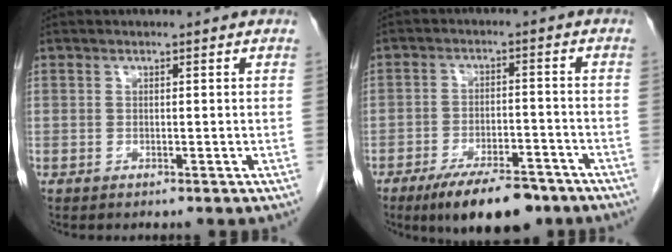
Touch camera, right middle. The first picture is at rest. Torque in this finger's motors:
{"motor_torque": [1.18, -0.94, 0.12, 0.05]}